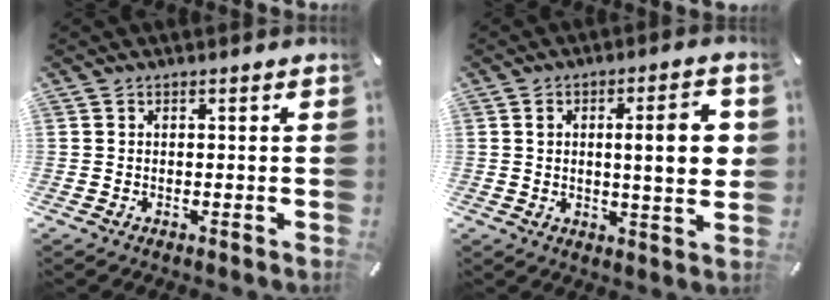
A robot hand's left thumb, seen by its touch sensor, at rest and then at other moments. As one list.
[{"total": 11.2, "force": [2.1, 2.9, 10.6], "torque": [-0.147, -0.008, 0.023]}]